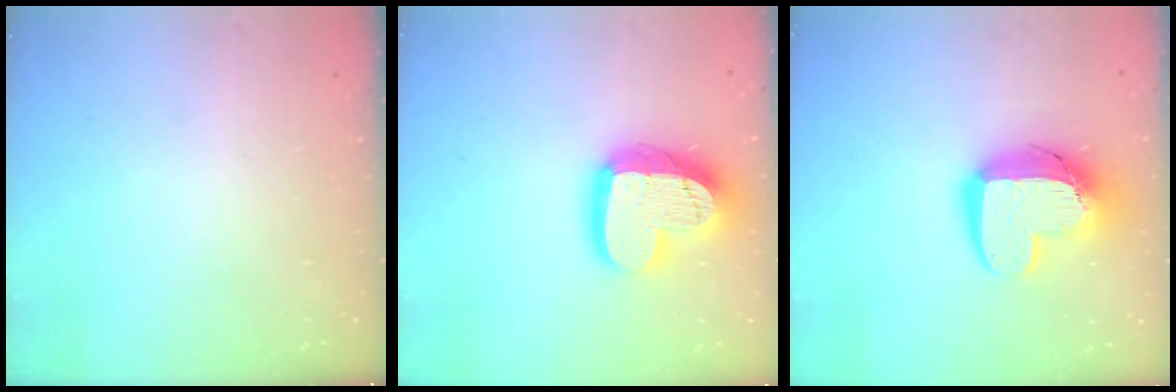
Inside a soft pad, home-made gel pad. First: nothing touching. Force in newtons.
{"total": 19.9, "press": 19.9, "slide": 1.5}
{"total": 14.6, "press": 14.6, "slide": 1.4}